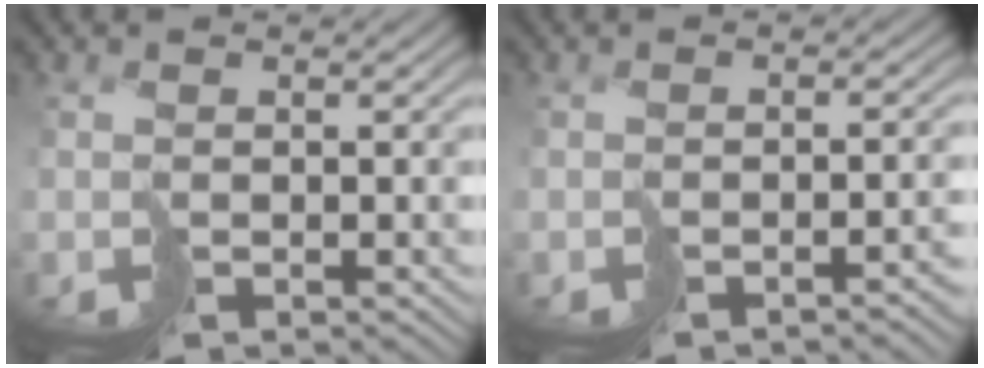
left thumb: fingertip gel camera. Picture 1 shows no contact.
{"total": 3.5, "force": [-2.8, 0.7, 2.0], "torque": [-0.017, -0.007, -0.038]}